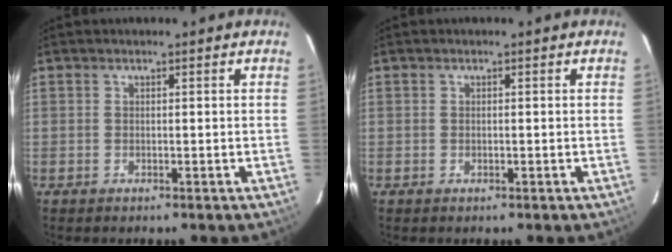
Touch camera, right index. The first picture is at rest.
{"total": 0.0}